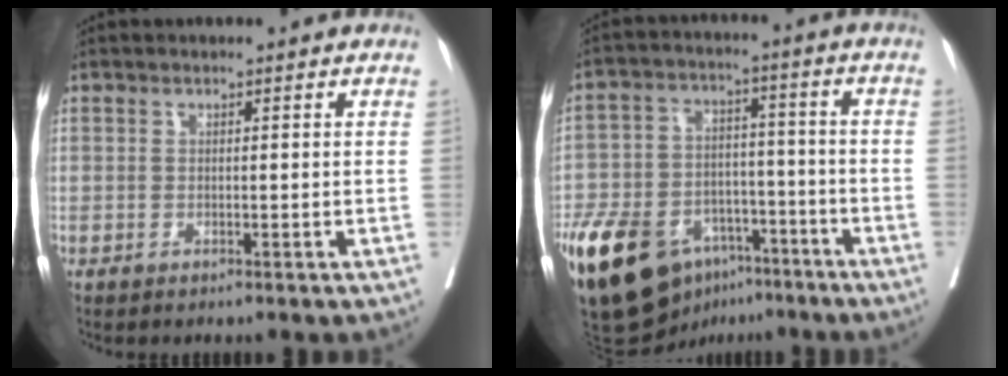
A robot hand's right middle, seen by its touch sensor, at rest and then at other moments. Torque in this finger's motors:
{"motor_torque": [1.18, -0.96, 1.05, 0.21]}